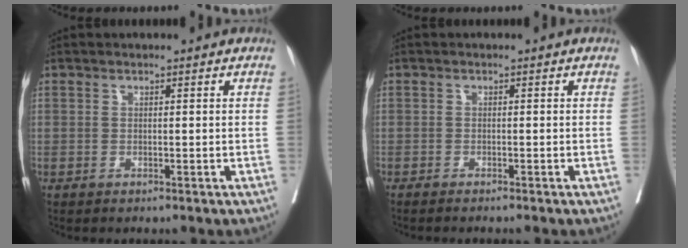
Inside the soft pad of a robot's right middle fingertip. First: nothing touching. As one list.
[{"total": 2.8, "force": [-2.5, 0.0, 1.4], "torque": [-0.020, -0.003, -0.031]}]